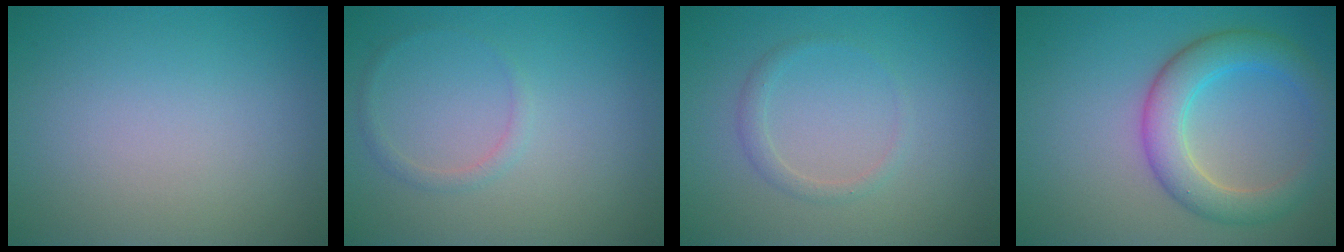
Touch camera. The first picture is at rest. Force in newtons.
{"total": 0.9, "press": 0.9, "slide": 0.1}
{"total": 1.2, "press": 1.2, "slide": 0.2}
{"total": 5.1, "press": 5.1, "slide": 0.0}